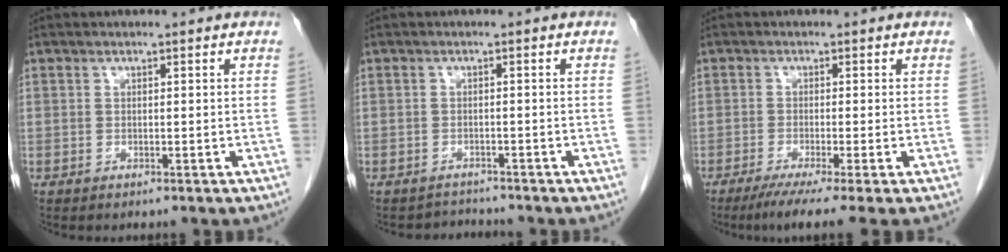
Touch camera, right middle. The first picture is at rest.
{"total": 0.7, "force": [-0.6, -0.1, -0.3], "torque": [-0.004, -0.008, -0.010]}
{"total": 6.6, "force": [-4.7, -0.8, 4.6], "torque": [-0.067, -0.020, -0.076]}